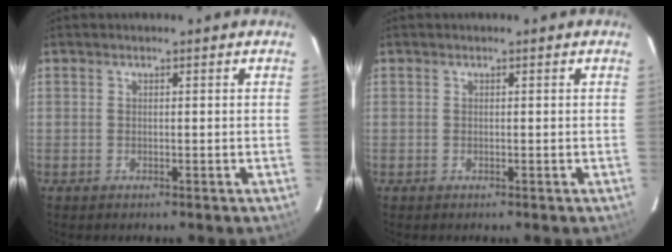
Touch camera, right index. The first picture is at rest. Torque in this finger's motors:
{"motor_torque": [0.00, 0.00, 0.00, 0.00]}